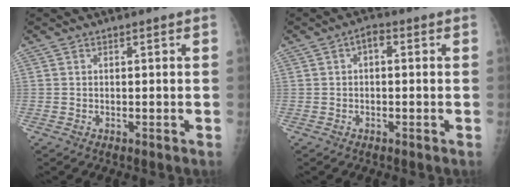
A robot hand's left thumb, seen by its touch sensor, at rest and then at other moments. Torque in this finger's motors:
{"motor_torque": [-0.05, -0.01, 0.31, 0.08, 0.12]}